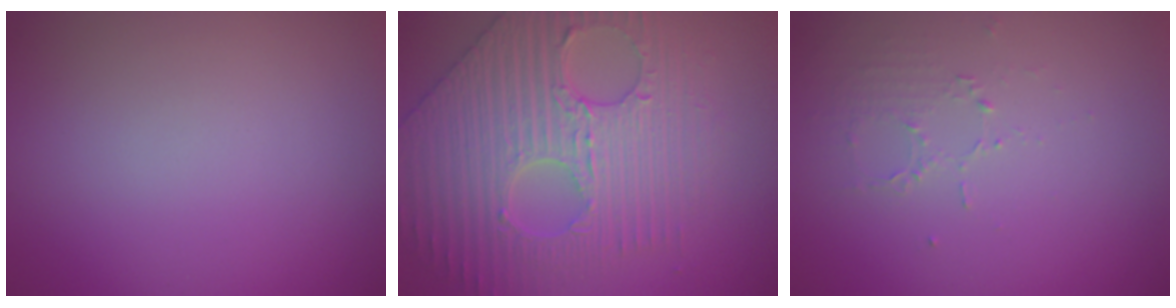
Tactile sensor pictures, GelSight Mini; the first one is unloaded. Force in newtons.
{"total": 7.3, "press": 6.1, "slide": 4.0}
{"total": 1.3, "press": 0.6, "slide": 1.1}